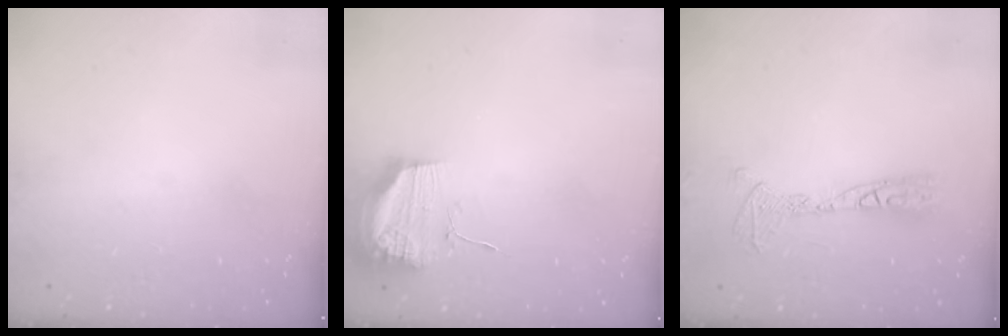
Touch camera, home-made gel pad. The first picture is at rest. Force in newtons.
{"total": 12.3, "press": 12.3, "slide": 1.1}
{"total": 14.6, "press": 12.8, "slide": 7.1}